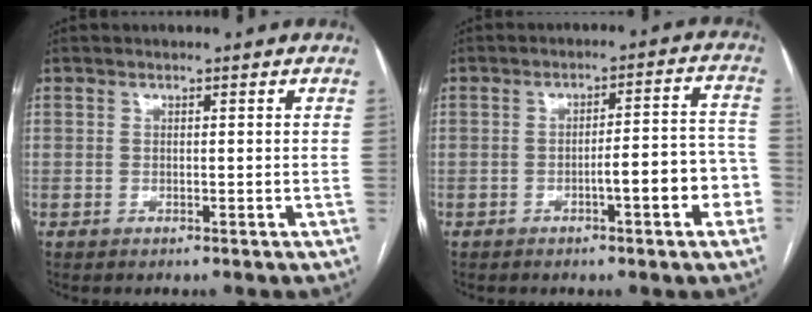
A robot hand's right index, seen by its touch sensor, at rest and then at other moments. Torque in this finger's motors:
{"motor_torque": [1.26, -0.52, 0.62, 0.11]}